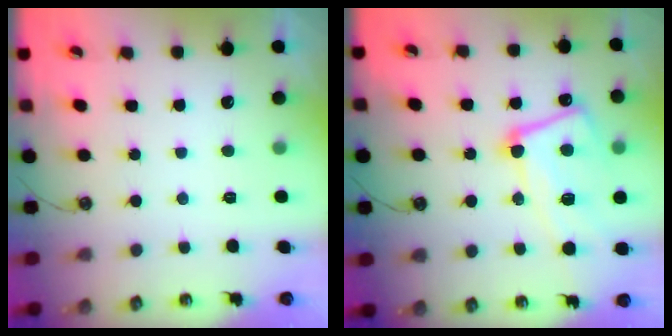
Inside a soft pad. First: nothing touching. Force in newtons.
{"total": 13.1, "press": 13.0, "slide": 1.1}